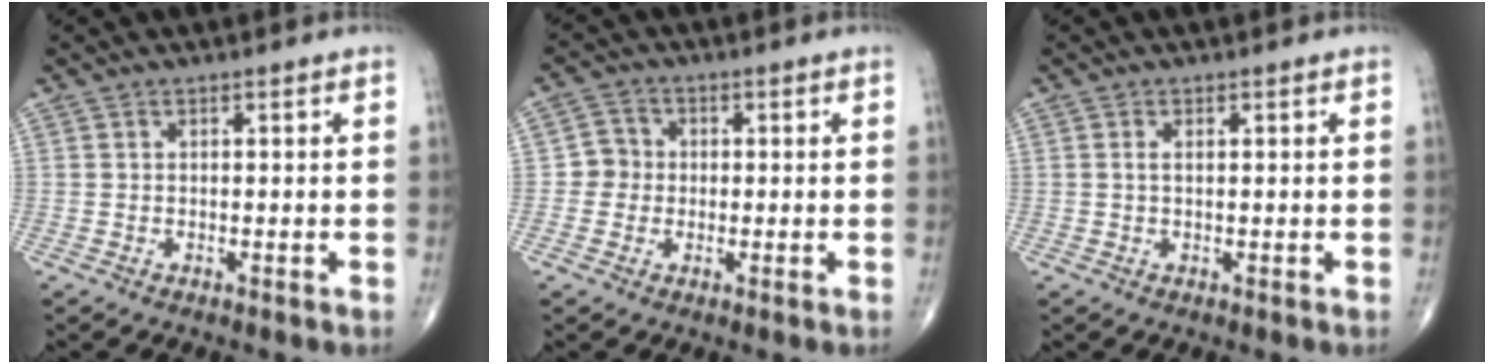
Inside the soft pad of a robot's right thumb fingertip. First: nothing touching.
{"total": 4.0, "force": [-0.3, 3.8, 1.0], "torque": [0.006, 0.009, -0.015]}
{"total": 1.1, "force": [0.2, 0.5, 0.9], "torque": [-0.024, 0.005, 0.005]}